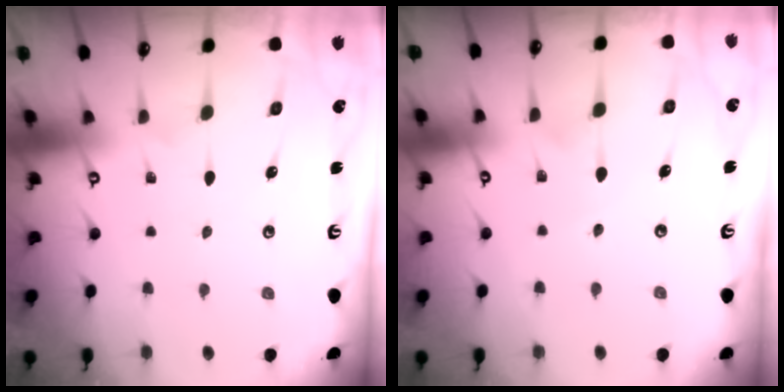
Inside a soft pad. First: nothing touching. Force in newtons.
{"total": 4.2, "press": 4.1, "slide": 0.6}